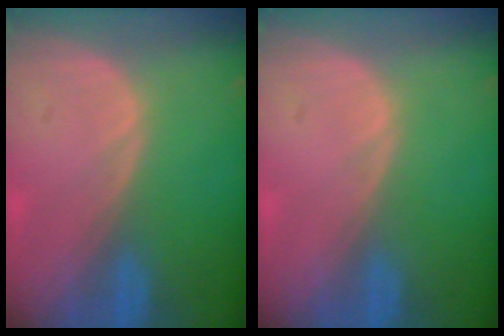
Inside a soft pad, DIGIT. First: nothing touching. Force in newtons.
{"total": 0.0}